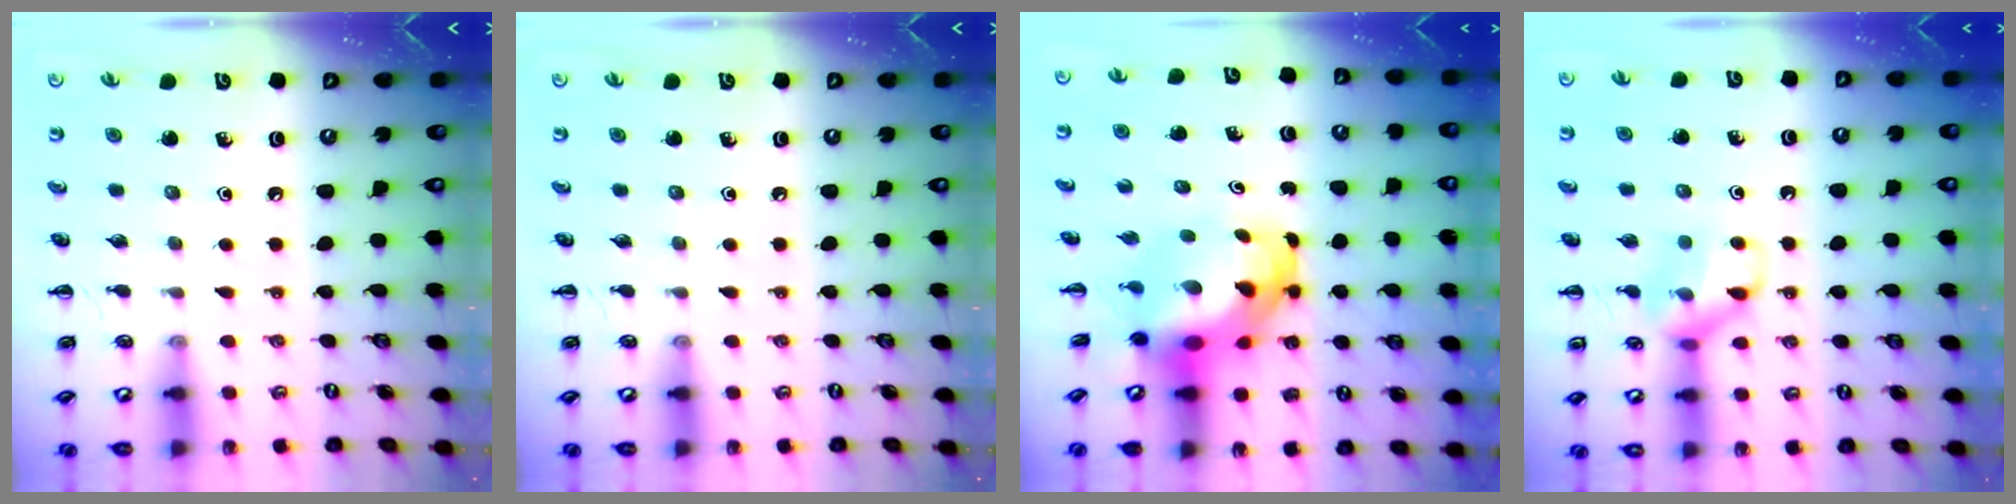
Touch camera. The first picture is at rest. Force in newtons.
{"total": 0.0}
{"total": 6.1, "press": 5.8, "slide": 1.8}
{"total": 11.2, "press": 11.1, "slide": 1.2}